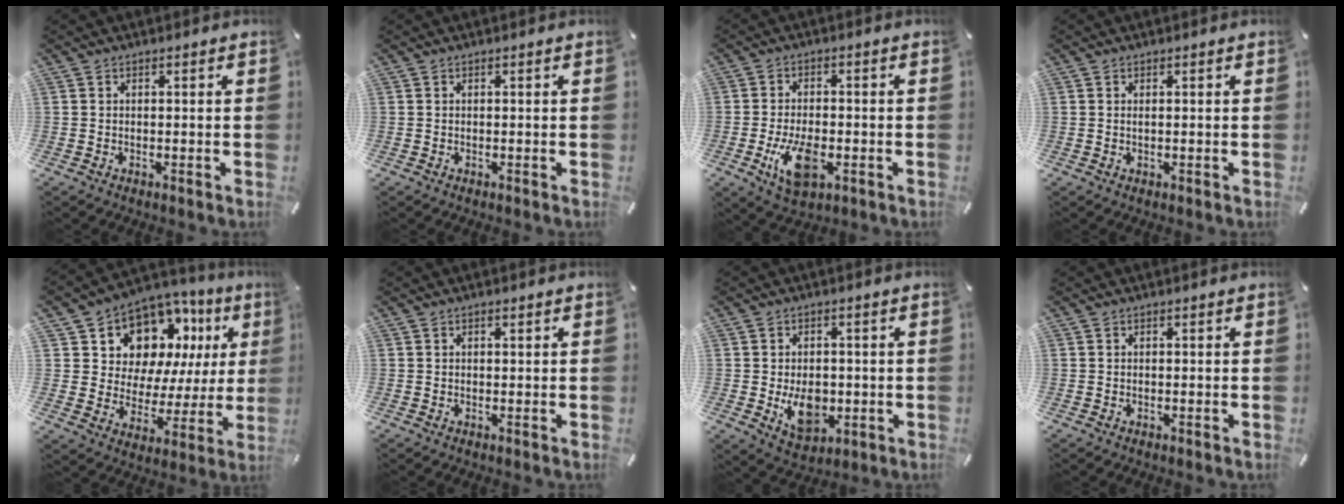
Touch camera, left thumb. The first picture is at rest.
{"total": 0.0}
{"total": 9.7, "force": [-2.9, 5.3, 7.6], "torque": [-0.148, -0.004, -0.053]}
{"total": 0.6, "force": [0.2, 0.3, 0.6], "torque": [-0.011, 0.001, 0.002]}
{"total": 12.2, "force": [8.1, 8.4, 3.6], "torque": [-0.062, -0.076, 0.147]}
{"total": 0.6, "force": [0.3, 0.4, 0.3], "torque": [-0.006, 0.002, 0.005]}
{"total": 8.6, "force": [-1.3, 6.3, 5.8], "torque": [-0.089, -0.005, -0.022]}
{"total": 0.0}